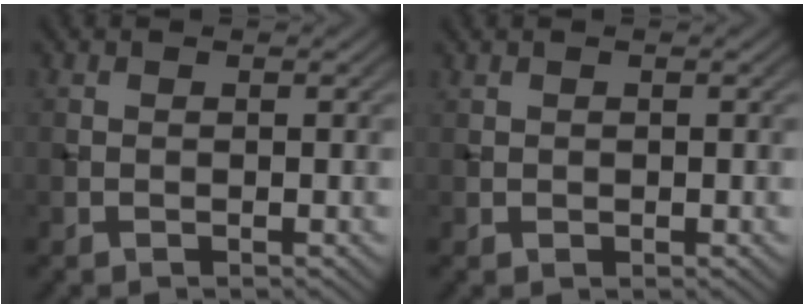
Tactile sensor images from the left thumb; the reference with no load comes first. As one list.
[{"total": 0.6, "force": [0.4, 0.5, 0.2], "torque": [-0.006, 0.001, 0.011]}]